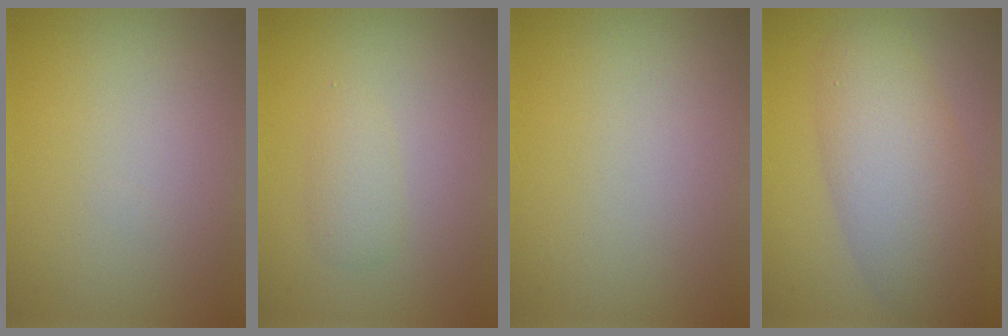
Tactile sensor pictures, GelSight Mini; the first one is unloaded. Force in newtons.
{"total": 1.4, "press": 1.4, "slide": 0.0}
{"total": 0.0}
{"total": 6.7, "press": 6.7, "slide": 0.5}